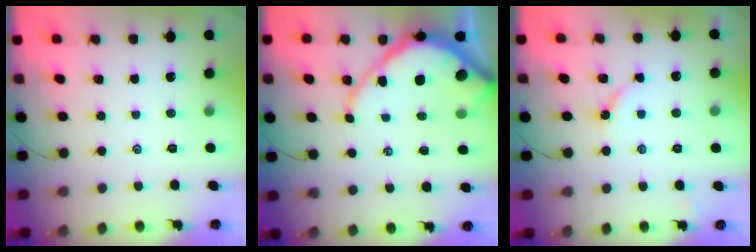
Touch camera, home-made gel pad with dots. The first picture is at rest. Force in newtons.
{"total": 10.7, "press": 10.7, "slide": 0.9}
{"total": 3.8, "press": 3.7, "slide": 0.4}